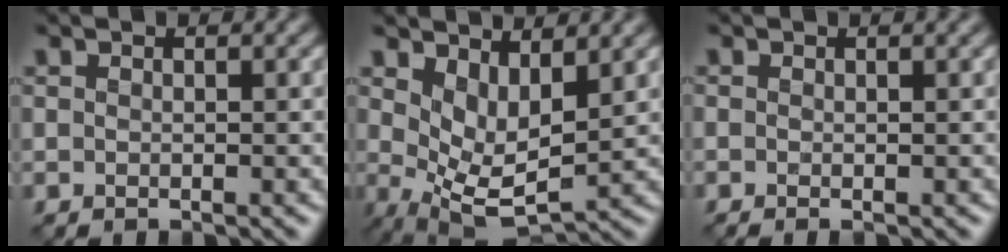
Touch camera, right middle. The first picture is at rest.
{"total": 5.2, "force": [1.7, 2.6, 4.2], "torque": [-0.087, -0.021, 0.038]}
{"total": 1.6, "force": [-0.1, 0.5, 1.5], "torque": [-0.016, -0.005, -0.001]}